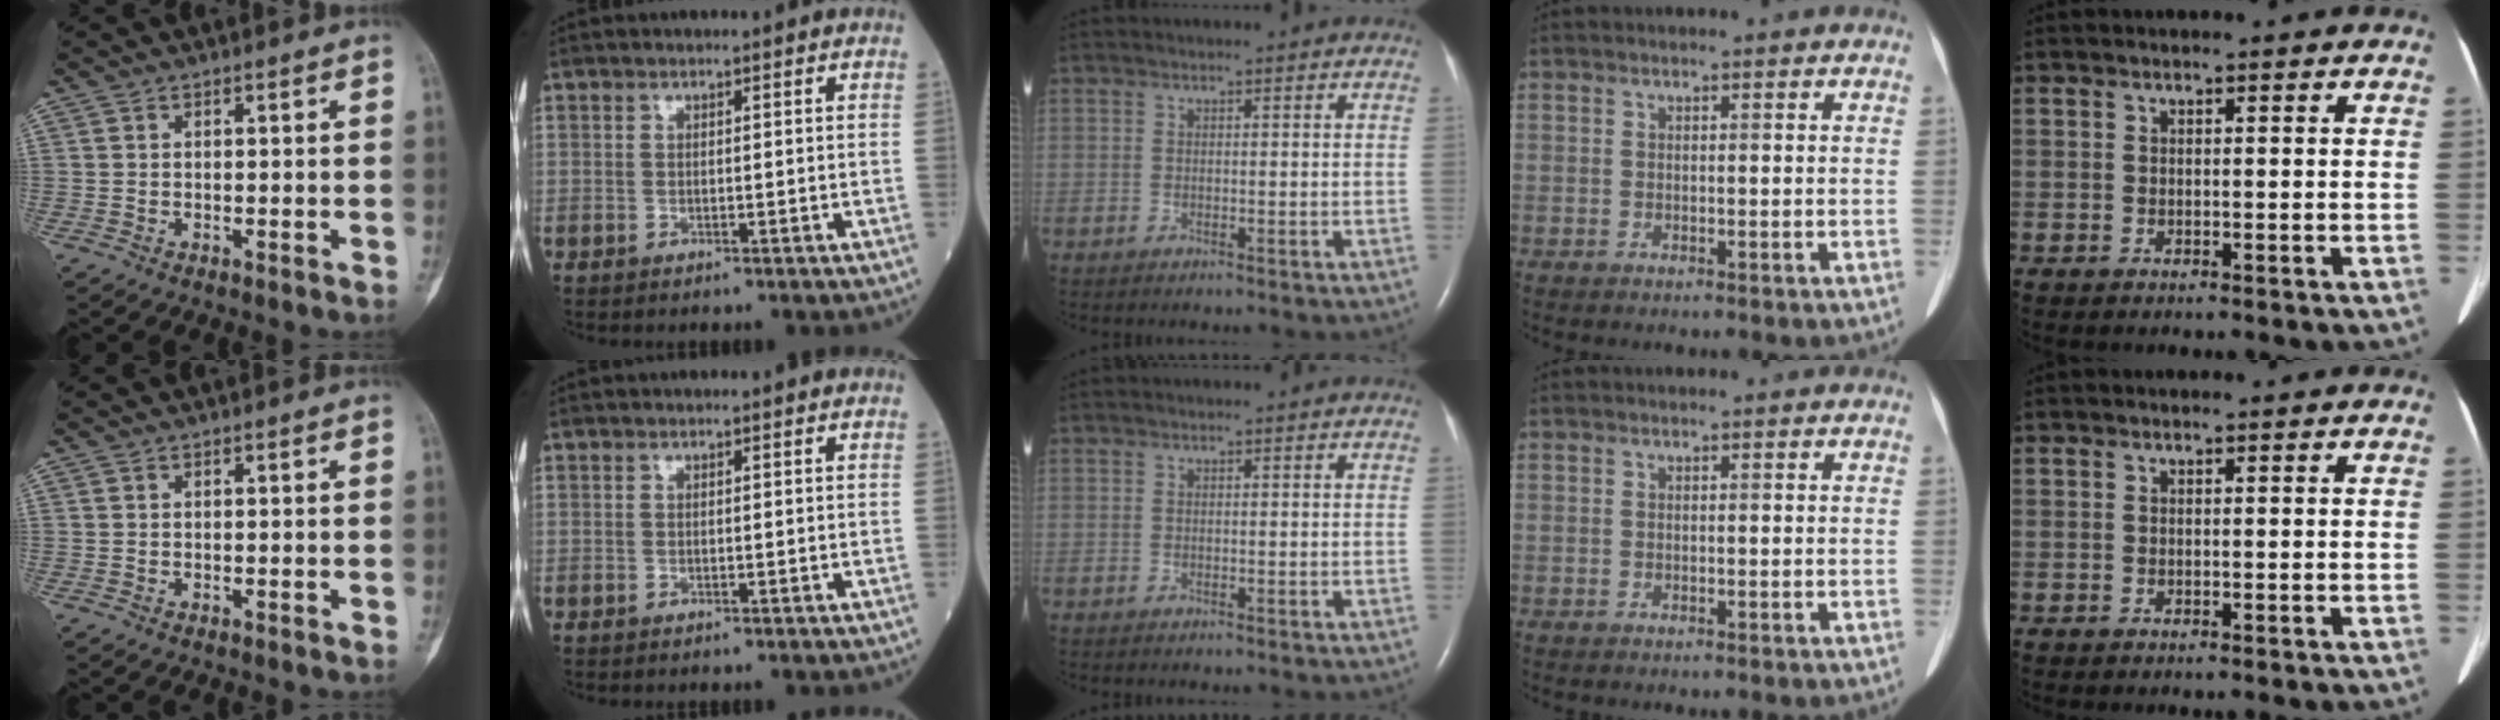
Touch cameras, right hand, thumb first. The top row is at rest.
{}